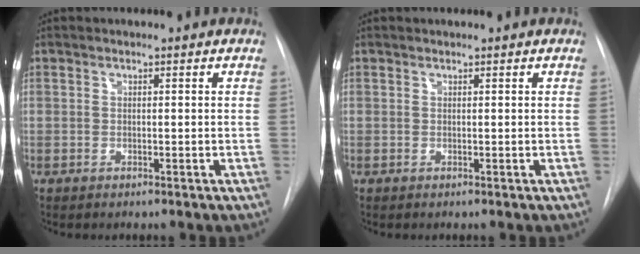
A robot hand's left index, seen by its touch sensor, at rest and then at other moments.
{"total": 0.5, "force": [0.5, 0.0, 0.1], "torque": [-0.002, 0.011, 0.010]}